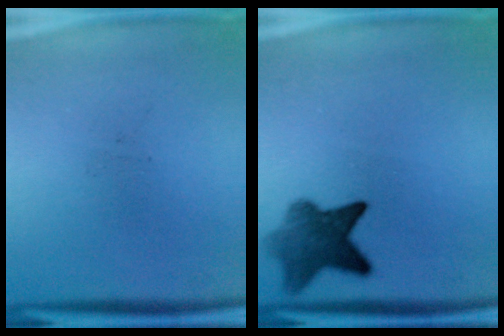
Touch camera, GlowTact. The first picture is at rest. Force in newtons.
{"total": 6.8}